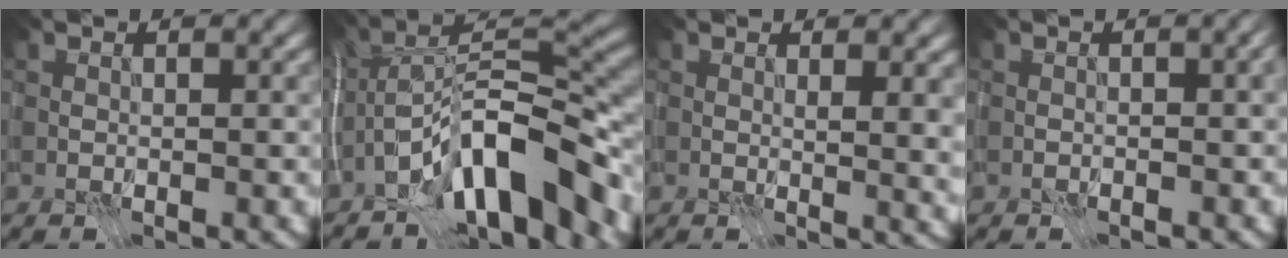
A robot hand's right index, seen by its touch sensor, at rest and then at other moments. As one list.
[{"total": 11.1, "force": [-6.2, 3.5, 8.5], "torque": [-0.128, 0.019, -0.123]}, {"total": 2.6, "force": [0.8, 0.7, 2.3], "torque": [-0.027, -0.002, 0.014]}, {"total": 1.2, "force": [-0.6, 0.4, 1.0], "torque": [-0.016, -0.001, -0.010]}]